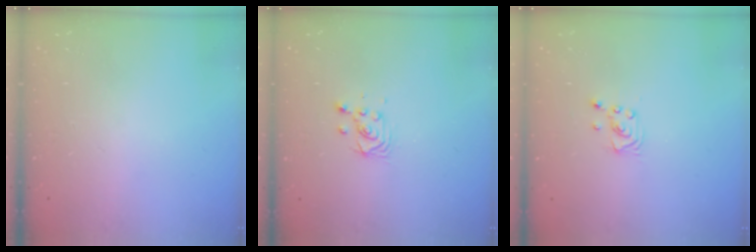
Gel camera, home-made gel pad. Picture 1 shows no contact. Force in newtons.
{"total": 3.3, "press": 3.2, "slide": 0.6}
{"total": 2.2, "press": 2.2, "slide": 0.2}